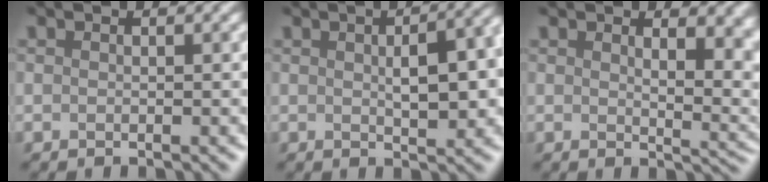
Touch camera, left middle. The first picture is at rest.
{"total": 4.7, "force": [0.3, 1.1, 4.6], "torque": [-0.063, 0.000, 0.012]}
{"total": 6.7, "force": [2.8, 2.9, 5.4], "torque": [-0.045, 0.007, 0.040]}